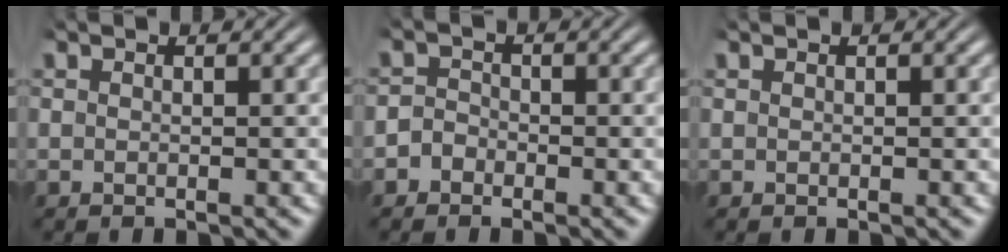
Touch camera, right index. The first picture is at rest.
{"total": 1.9, "force": [-1.3, 1.4, 0.0], "torque": [-0.002, -0.010, -0.025]}
{"total": 0.0}